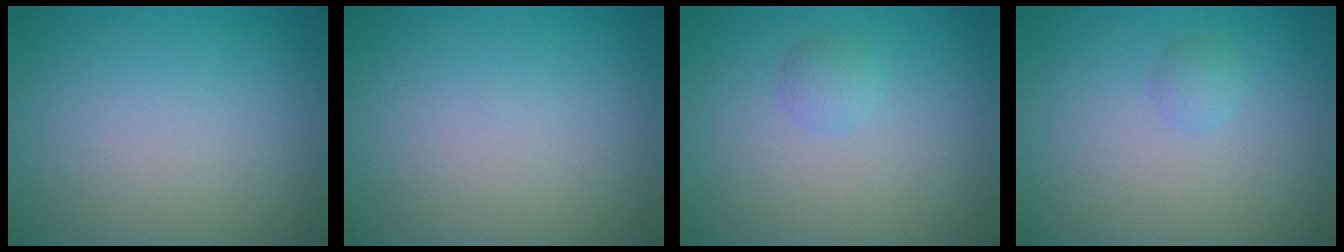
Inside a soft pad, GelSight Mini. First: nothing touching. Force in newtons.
{"total": 0.0}
{"total": 1.1, "press": 1.1, "slide": 0.1}
{"total": 0.9, "press": 0.9, "slide": 0.0}